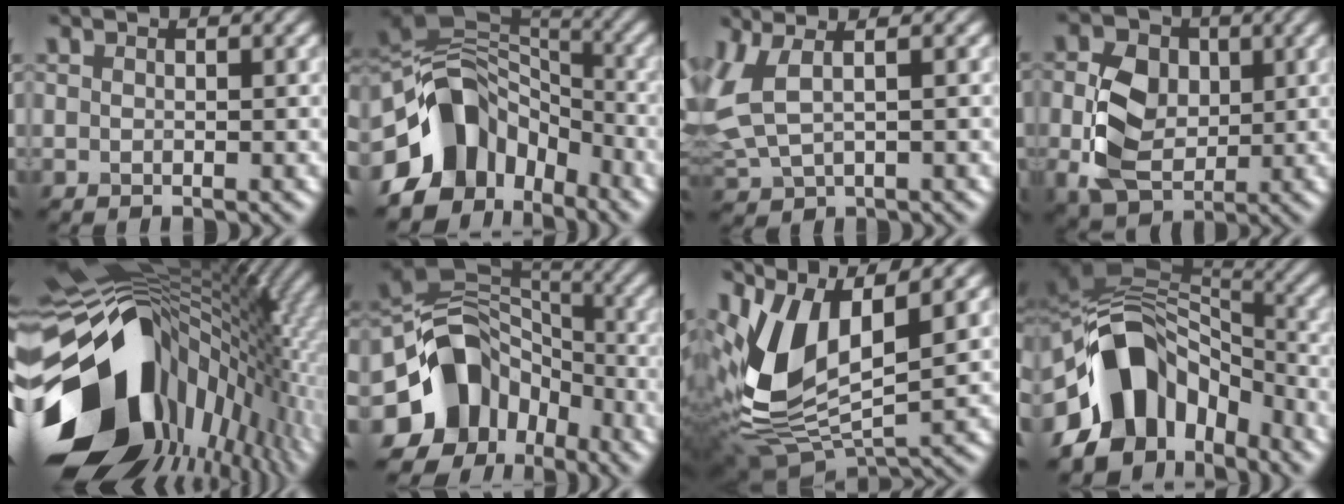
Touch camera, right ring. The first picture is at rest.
{"total": 10.7, "force": [-5.0, 7.6, 5.6], "torque": [-0.087, 0.025, -0.112]}
{"total": 5.1, "force": [1.3, 2.4, 4.2], "torque": [-0.121, 0.002, 0.033]}
{"total": 7.0, "force": [0.3, 5.2, 4.7], "torque": [-0.106, -0.005, 0.006]}
{"total": 19.1, "force": [-3.8, 12.5, 13.9], "torque": [-0.224, -0.037, -0.052]}
{"total": 11.0, "force": [-4.5, 8.6, 5.3], "torque": [-0.095, 0.013, -0.092]}
{"total": 10.7, "force": [2.8, 5.5, 8.7], "torque": [-0.200, -0.003, 0.051]}
{"total": 12.0, "force": [-5.3, 8.4, 6.8], "torque": [-0.103, 0.022, -0.108]}